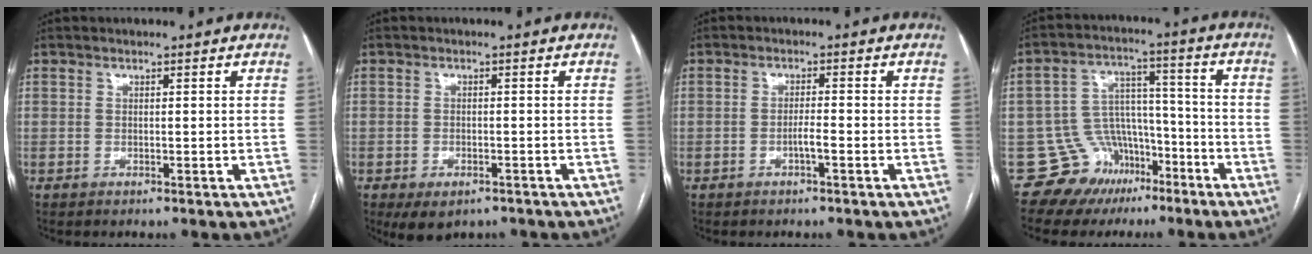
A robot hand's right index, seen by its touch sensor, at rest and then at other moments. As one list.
[{"total": 4.7, "force": [-3.0, 2.6, 2.4], "torque": [-0.040, -0.005, -0.039]}, {"total": 1.8, "force": [-0.9, 0.0, 1.6], "torque": [-0.030, 0.001, -0.016]}, {"total": 10.5, "force": [-6.4, 8.3, 1.1], "torque": [-0.009, 0.072, -0.091]}]